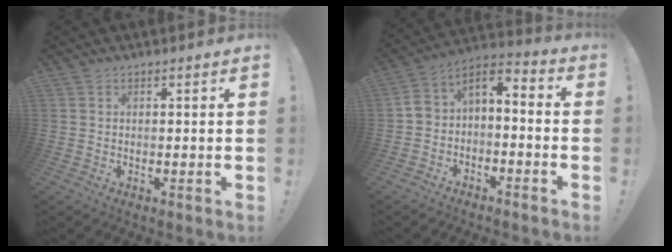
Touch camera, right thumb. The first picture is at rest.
{"total": 4.6, "force": [-3.2, 3.0, 1.5], "torque": [-0.023, 0.009, -0.059]}